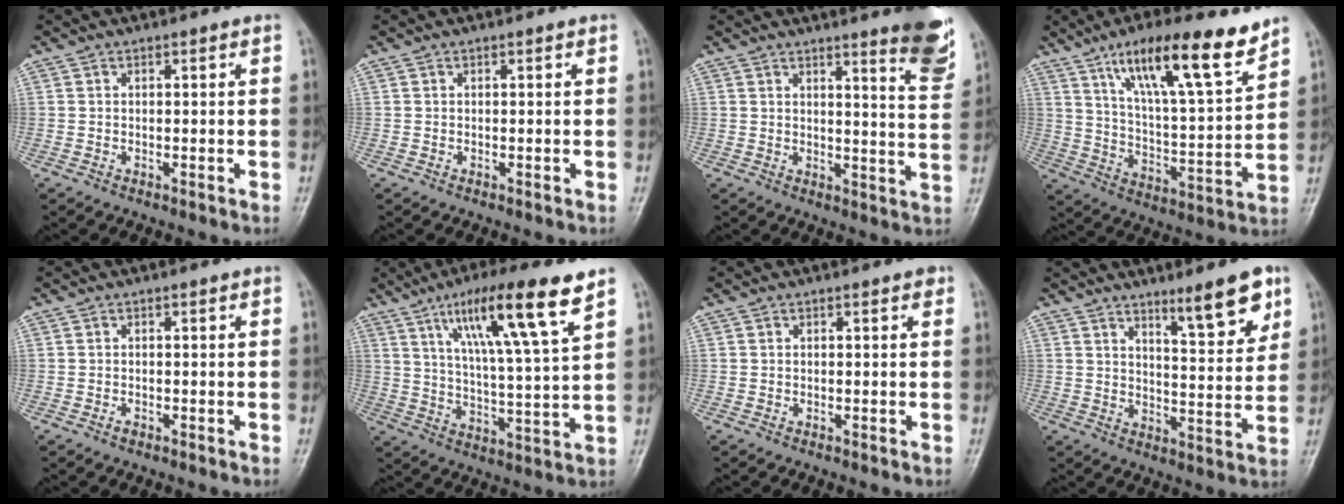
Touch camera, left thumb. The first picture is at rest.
{"total": 0.0}
{"total": 9.7, "force": [6.5, 1.3, 7.1], "torque": [-0.073, -0.048, 0.076]}
{"total": 18.3, "force": [11.8, 4.1, 13.4], "torque": [-0.197, -0.054, 0.203]}
{"total": 0.7, "force": [-0.4, 0.4, 0.4], "torque": [-0.004, 0.000, -0.008]}
{"total": 16.3, "force": [9.0, 1.6, 13.4], "torque": [-0.226, -0.033, 0.155]}
{"total": 0.6, "force": [0.4, 0.3, 0.4], "torque": [-0.003, -0.001, 0.001]}
{"total": 10.2, "force": [6.6, 2.0, 7.5], "torque": [-0.092, -0.048, 0.100]}